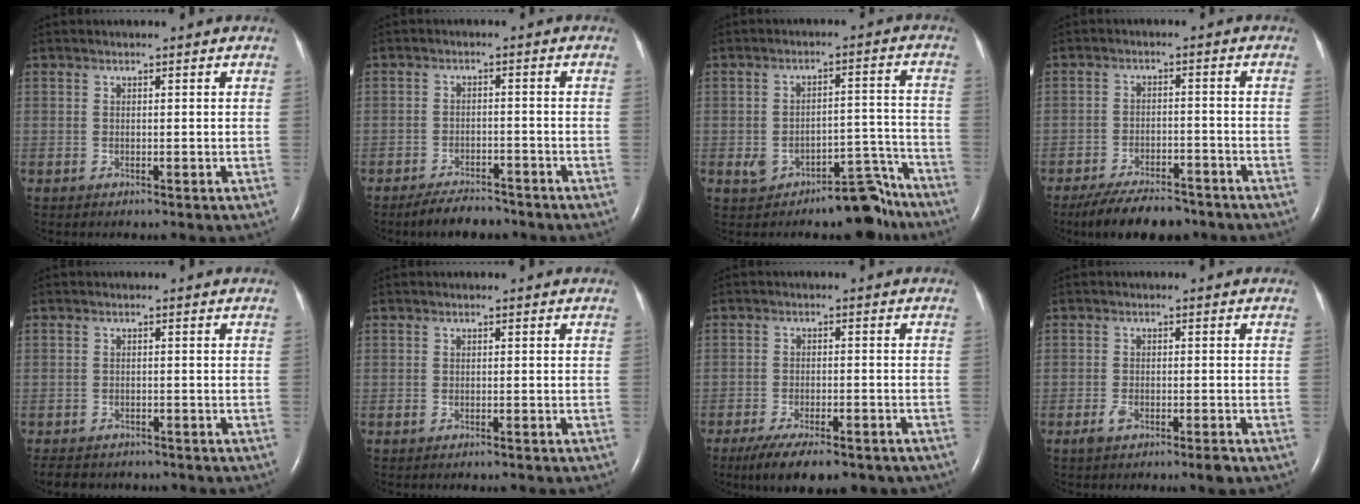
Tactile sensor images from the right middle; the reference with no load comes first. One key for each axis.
{"total": 5.1, "fx": -4.5, "fy": 1.6, "fz": 1.8, "tx": -0.034, "ty": -0.006, "tz": -0.072}
{"total": 7.9, "fx": -5.9, "fy": 3.6, "fz": 4.0, "tx": -0.040, "ty": 0.038, "tz": -0.081}
{"total": 10.2, "fx": -8.4, "fy": 3.5, "fz": 4.5, "tx": -0.069, "ty": -0.006, "tz": -0.131}
{"total": 6.9, "fx": -5.8, "fy": 2.8, "fz": 2.3, "tx": -0.038, "ty": -0.002, "tz": -0.073}
{"total": 0.6, "fx": -0.5, "fy": 0.1, "fz": 0.4, "tx": -0.012, "ty": -0.002, "tz": -0.007}
{"total": 12.5, "fx": -9.6, "fy": 3.7, "fz": 7.2, "tx": -0.111, "ty": -0.011, "tz": -0.135}
{"total": 4.1, "fx": -2.9, "fy": 0.2, "fz": 2.9, "tx": -0.055, "ty": -0.005, "tz": -0.053}